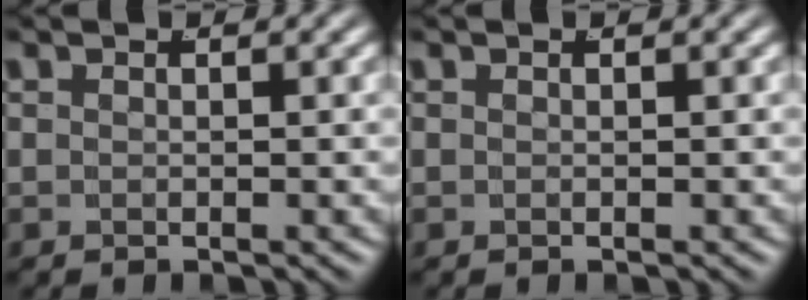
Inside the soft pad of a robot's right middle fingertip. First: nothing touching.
{"total": 0.0}